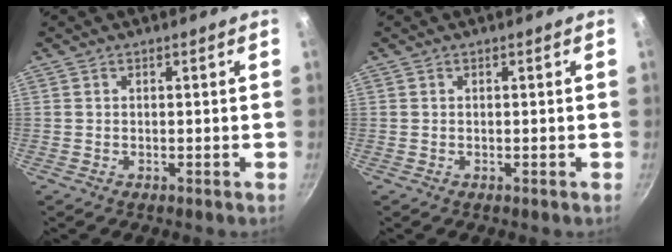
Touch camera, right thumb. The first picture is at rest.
{"total": 0.0}